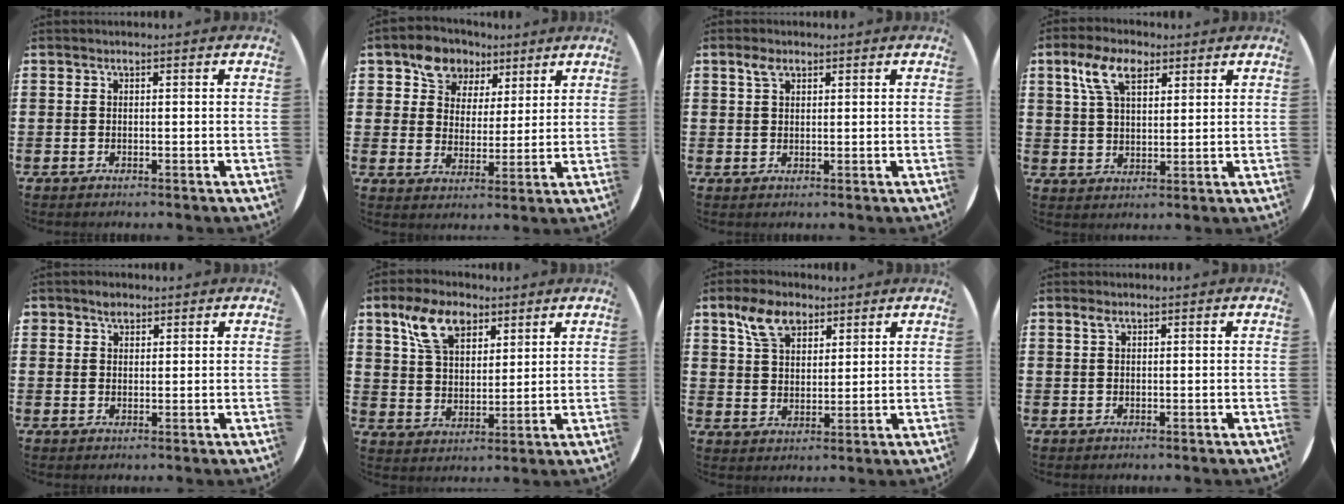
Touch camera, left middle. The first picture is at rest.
{"total": 7.7, "force": [5.5, 5.2, 1.2], "torque": [-0.052, -0.003, 0.103]}
{"total": 1.9, "force": [1.3, 1.1, 0.9], "torque": [-0.014, 0.001, 0.022]}
{"total": 6.8, "force": [4.1, 3.4, 4.2], "torque": [-0.096, 0.013, 0.074]}
{"total": 1.8, "force": [1.5, 1.0, 0.2], "torque": [0.002, 0.000, 0.027]}
{"total": 8.4, "force": [5.6, 4.6, 4.4], "torque": [-0.099, 0.004, 0.104]}
{"total": 6.5, "force": [4.4, 3.6, 3.2], "torque": [-0.070, 0.003, 0.081]}
{"total": 0.9, "force": [0.6, 0.4, 0.6], "torque": [-0.014, 0.004, 0.010]}